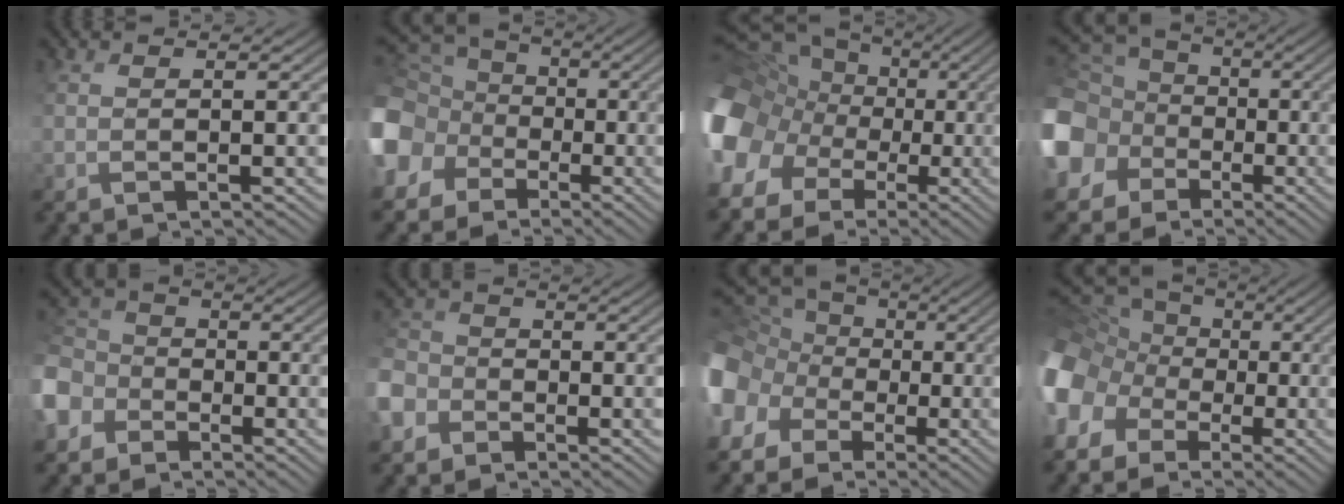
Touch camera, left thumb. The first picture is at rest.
{"total": 11.9, "force": [-3.9, 10.5, 4.1], "torque": [-0.177, -0.028, -0.076]}
{"total": 15.8, "force": [-1.5, 14.0, 7.2], "torque": [-0.236, -0.012, -0.037]}
{"total": 13.1, "force": [-3.5, 11.8, 4.4], "torque": [-0.185, -0.032, -0.079]}
{"total": 5.8, "force": [-3.5, 4.6, 0.9], "torque": [-0.059, 0.001, -0.086]}
{"total": 4.7, "force": [-3.5, 3.0, 0.2], "torque": [-0.034, -0.002, -0.078]}
{"total": 14.1, "force": [-3.7, 12.4, 5.7], "torque": [-0.205, -0.014, -0.093]}
{"total": 13.2, "force": [-3.3, 11.6, 5.4], "torque": [-0.211, -0.017, -0.070]}